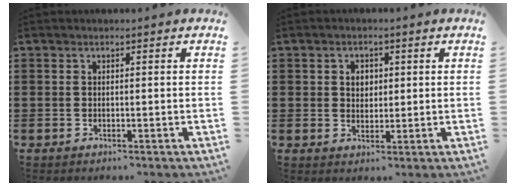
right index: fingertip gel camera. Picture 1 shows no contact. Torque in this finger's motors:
{"motor_torque": [0.05, 0.03, 0.11, 0.03]}